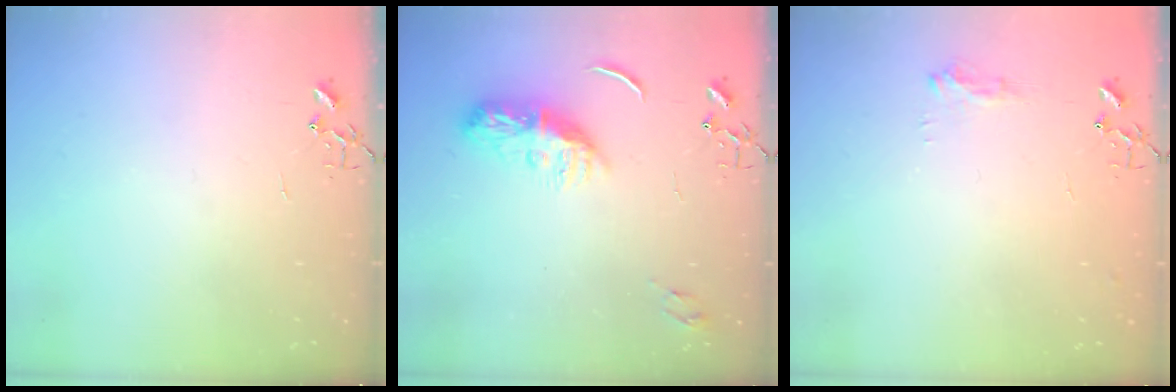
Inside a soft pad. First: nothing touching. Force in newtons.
{"total": 9.4, "press": 9.4, "slide": 0.4}
{"total": 8.7, "press": 8.7, "slide": 0.9}